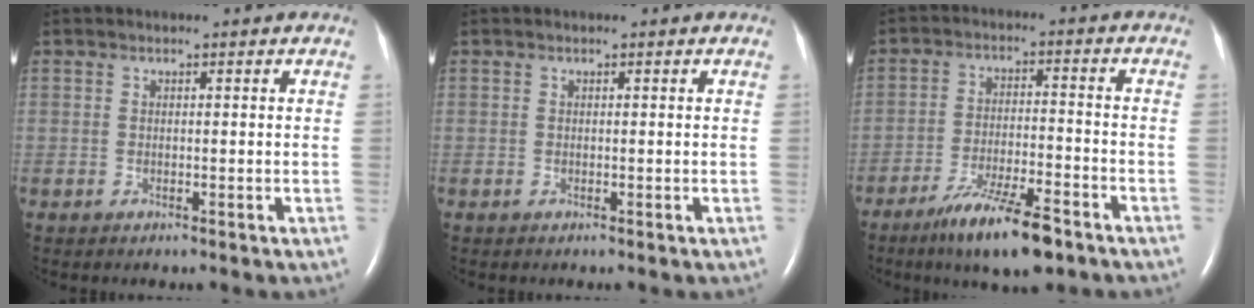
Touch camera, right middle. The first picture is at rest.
{"total": 0.0}
{"total": 10.6, "force": [-7.4, 1.5, 7.5], "torque": [-0.136, -0.021, -0.124]}